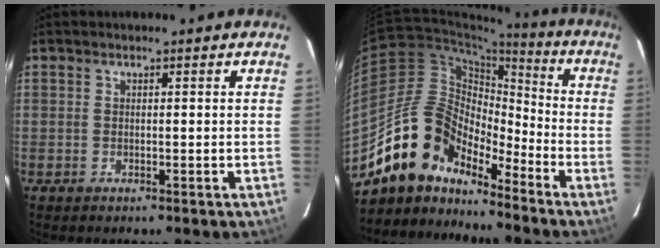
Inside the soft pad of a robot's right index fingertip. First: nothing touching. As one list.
[{"total": 14.4, "force": [-12.2, 5.8, 4.8], "torque": [-0.089, 0.023, -0.235]}]